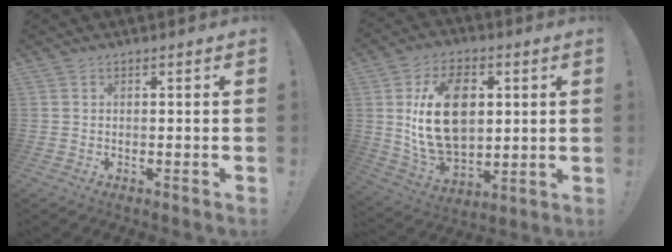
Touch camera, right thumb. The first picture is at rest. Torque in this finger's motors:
{"motor_torque": [0.63, 0.75, 0.60, 0.19, 0.22]}